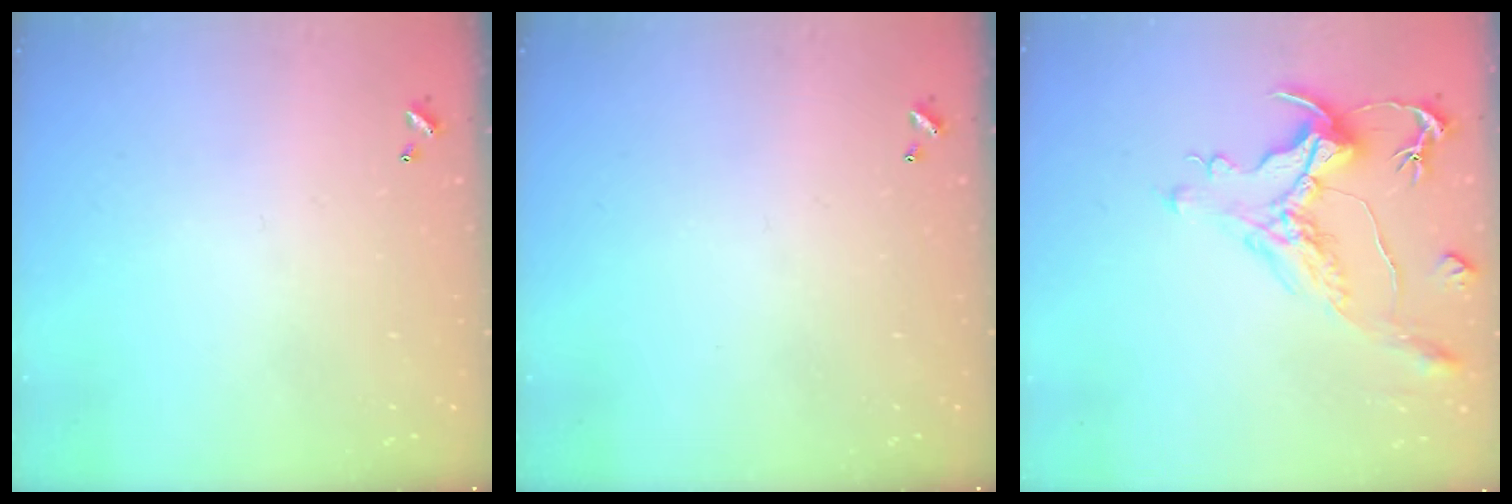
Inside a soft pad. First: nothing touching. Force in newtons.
{"total": 0.0}
{"total": 1.4, "press": 0.7, "slide": 1.2}